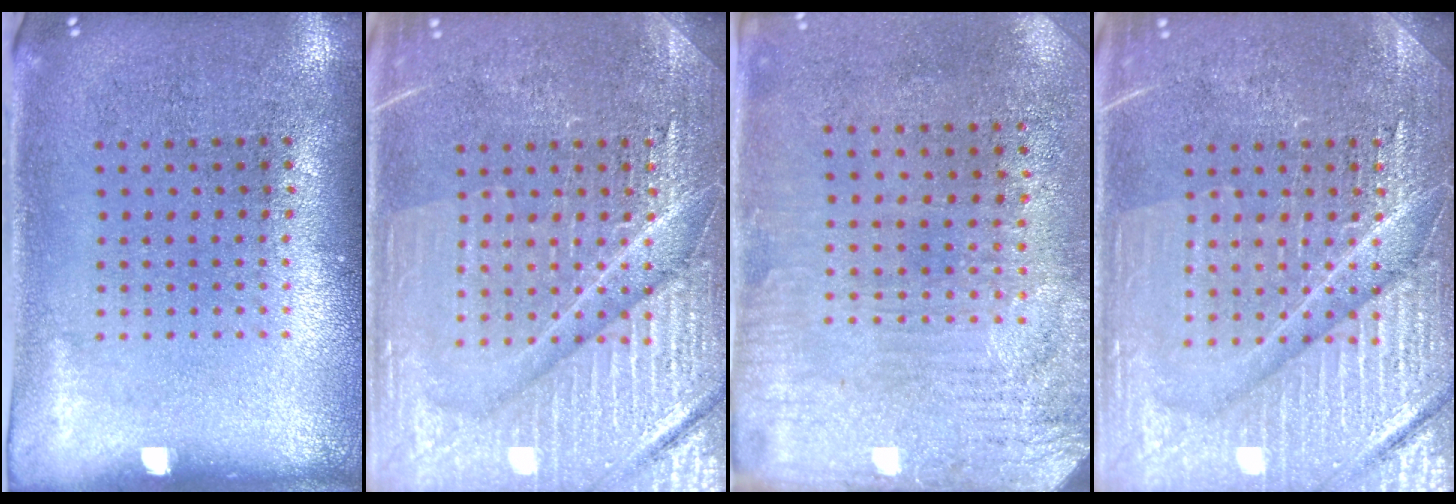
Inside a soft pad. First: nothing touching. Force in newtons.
{"total": 7.4, "press": 7.3, "slide": 1.1}
{"total": 3.3, "press": 2.7, "slide": 1.8}
{"total": 7.4, "press": 7.3, "slide": 1.1}